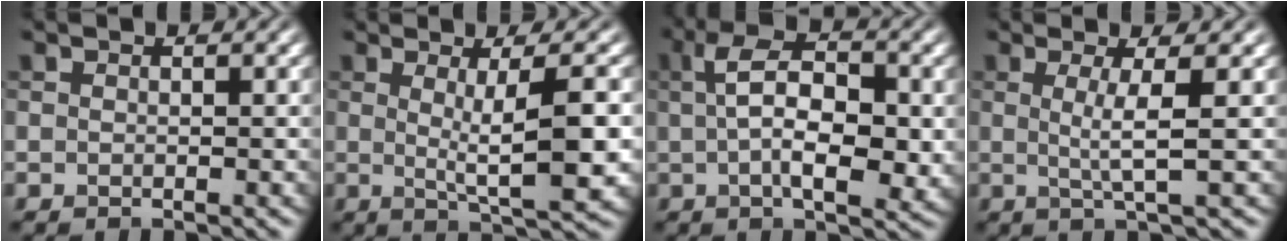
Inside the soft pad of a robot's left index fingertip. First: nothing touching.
{"total": 6.5, "force": [0.4, 1.4, 6.4], "torque": [-0.085, -0.001, 0.008]}
{"total": 7.4, "force": [0.4, 3.4, 6.6], "torque": [-0.106, 0.007, 0.002]}
{"total": 3.1, "force": [0.3, 0.5, 3.0], "torque": [-0.053, -0.004, 0.001]}